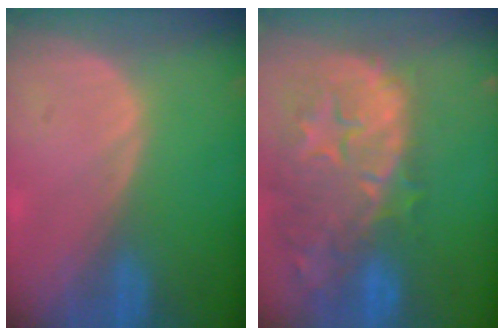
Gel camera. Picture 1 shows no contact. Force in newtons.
{"total": 15.0, "press": 11.9, "slide": 9.0}